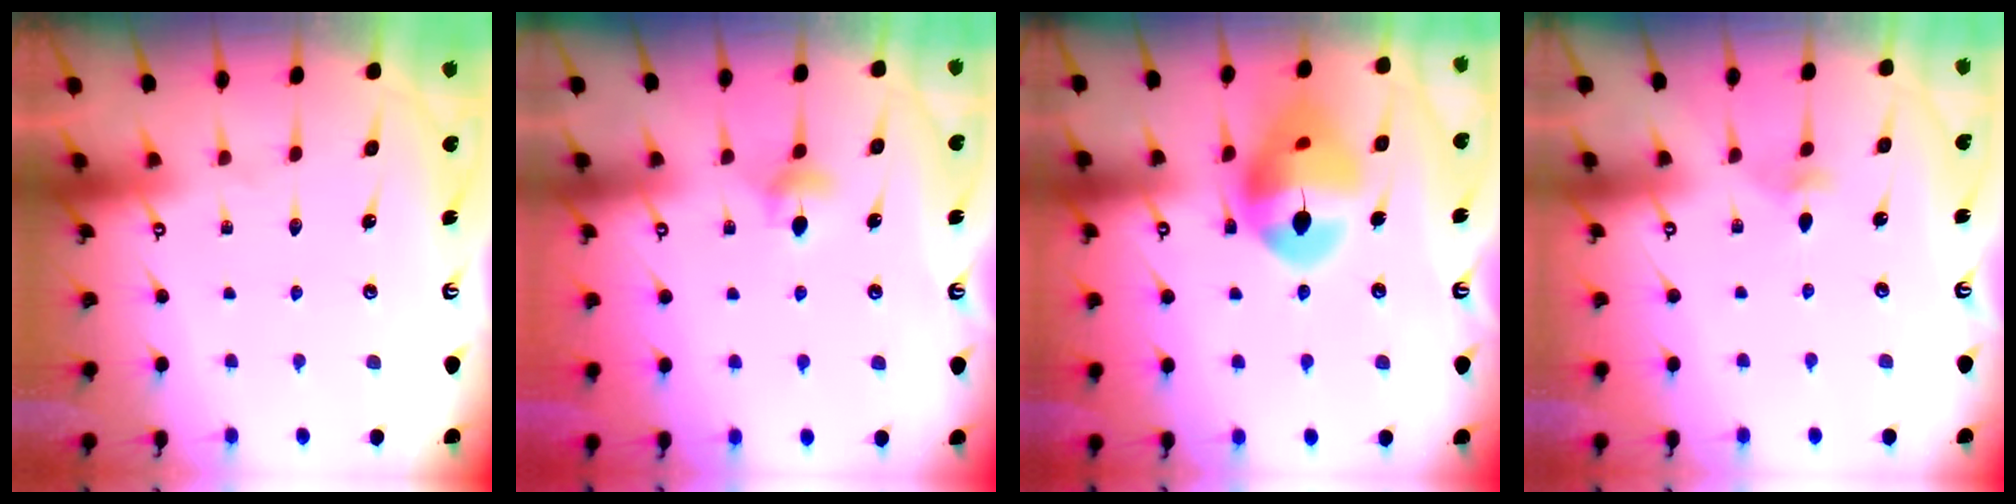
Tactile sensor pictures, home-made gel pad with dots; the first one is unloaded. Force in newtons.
{"total": 4.8, "press": 4.7, "slide": 0.7}
{"total": 16.6, "press": 16.5, "slide": 2.1}
{"total": 3.0, "press": 2.9, "slide": 0.6}